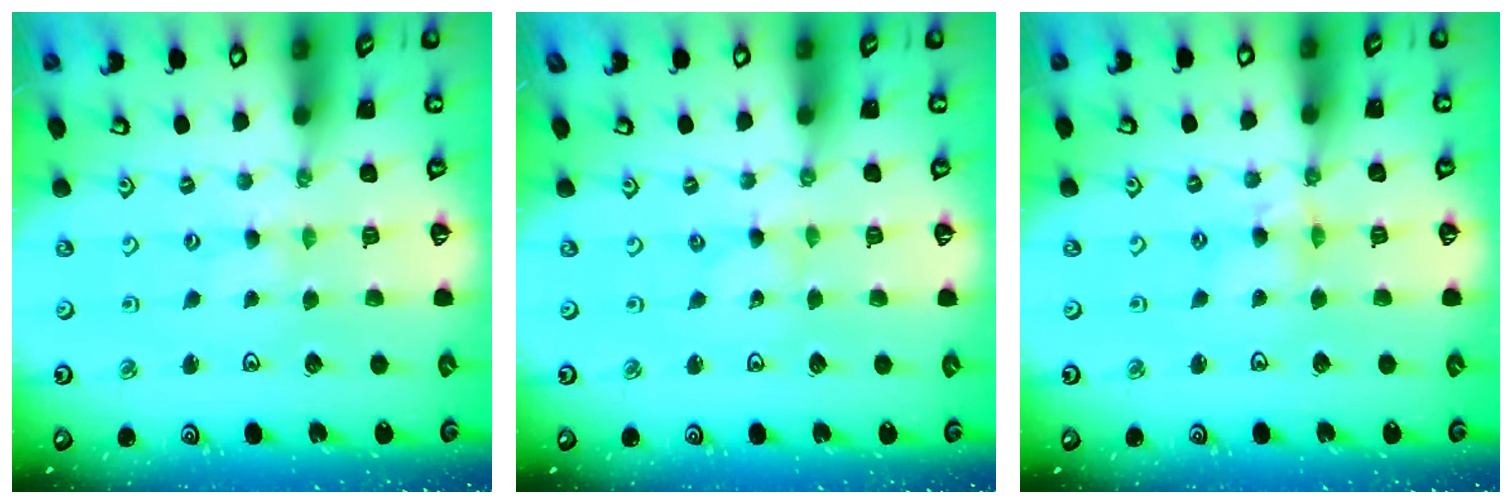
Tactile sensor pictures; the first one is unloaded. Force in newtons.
{"total": 0.0}
{"total": 3.5, "press": 3.5, "slide": 0.4}